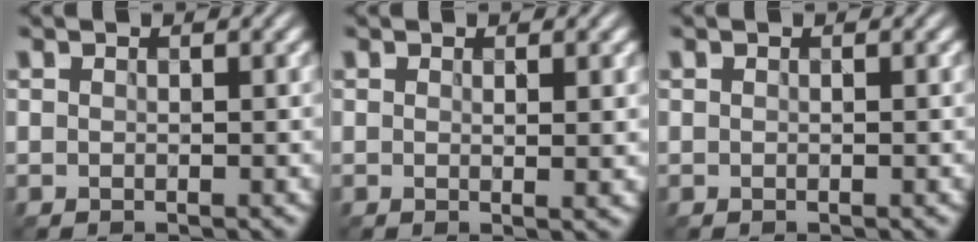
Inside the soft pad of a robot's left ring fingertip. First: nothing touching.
{"total": 1.8, "force": [0.4, 0.5, 1.7], "torque": [-0.019, 0.000, 0.003]}
{"total": 0.0}